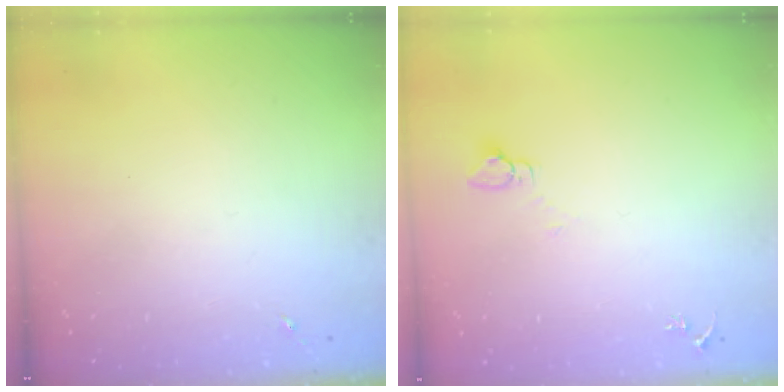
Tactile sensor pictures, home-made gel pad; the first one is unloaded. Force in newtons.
{"total": 2.7, "press": 2.7, "slide": 0.1}